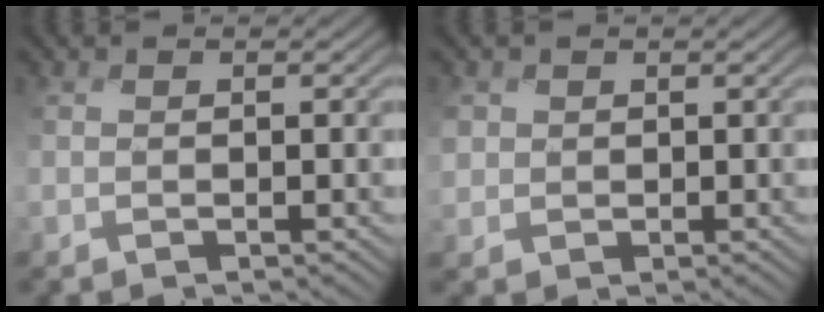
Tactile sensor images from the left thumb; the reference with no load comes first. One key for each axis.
{"total": 2.2, "fx": 0.2, "fy": 2.2, "fz": 0.2, "tx": -0.027, "ty": -0.004, "tz": -0.003}